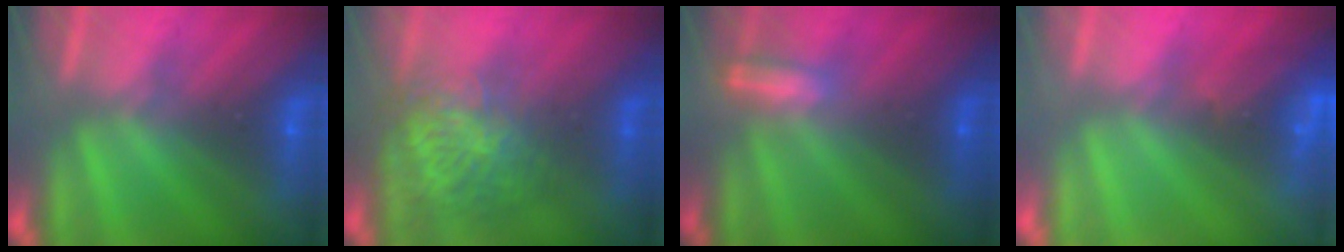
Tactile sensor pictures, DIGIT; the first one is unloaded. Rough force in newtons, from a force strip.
{"total": 3.6}
{"total": 1.3}
{"total": 2.6}